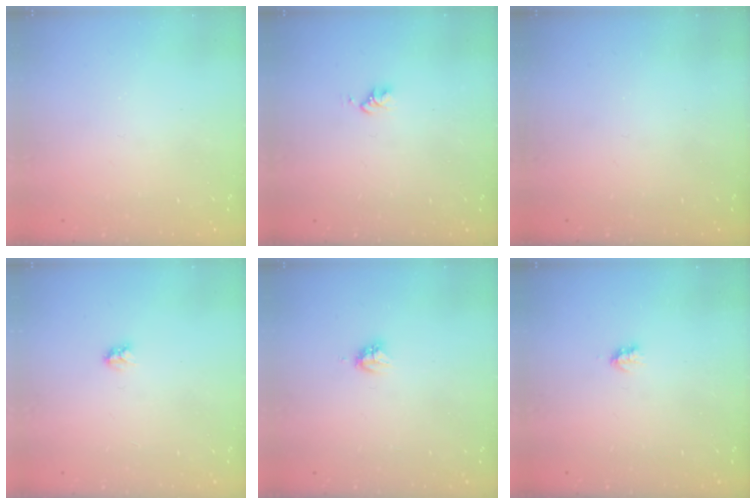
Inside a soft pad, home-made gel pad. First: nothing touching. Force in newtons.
{"total": 2.6, "press": 2.6, "slide": 0.4}
{"total": 0.0}
{"total": 2.9, "press": 2.9, "slide": 0.3}
{"total": 3.2, "press": 3.2, "slide": 0.4}
{"total": 1.7, "press": 1.7, "slide": 0.3}